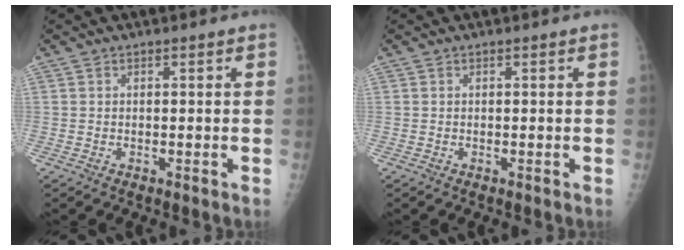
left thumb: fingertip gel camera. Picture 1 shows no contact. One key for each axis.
{"total": 0.0}